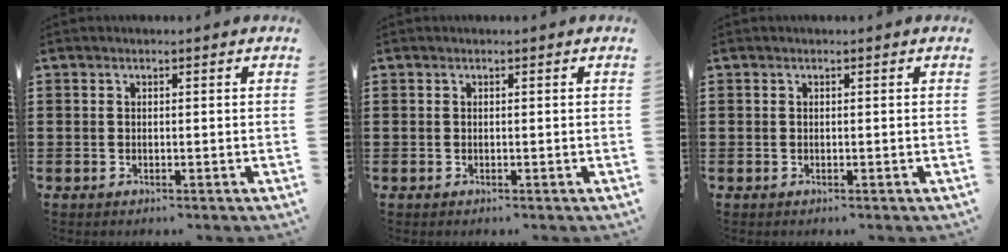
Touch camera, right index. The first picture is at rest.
{"total": 0.0}
{"total": 0.0}